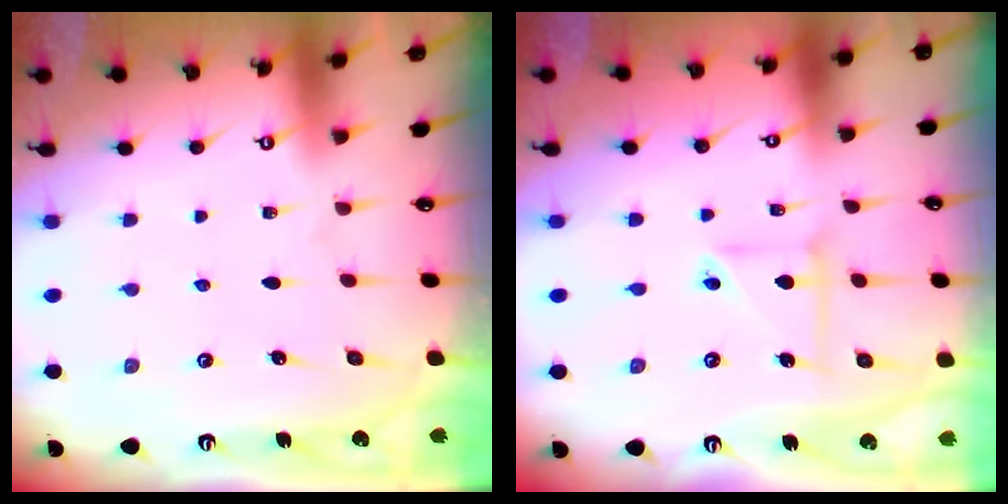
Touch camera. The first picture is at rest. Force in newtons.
{"total": 4.7, "press": 4.6, "slide": 0.4}